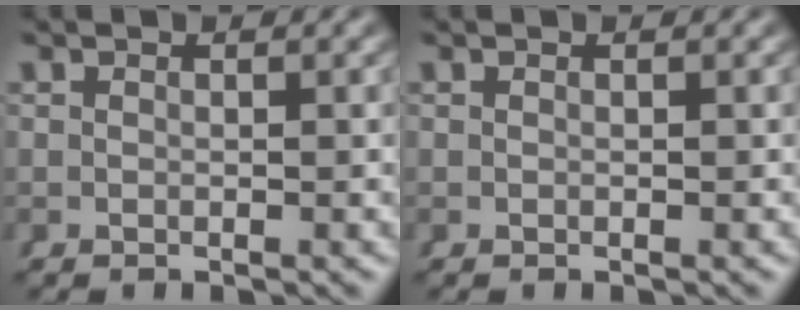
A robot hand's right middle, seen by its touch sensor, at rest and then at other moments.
{"total": 0.0}